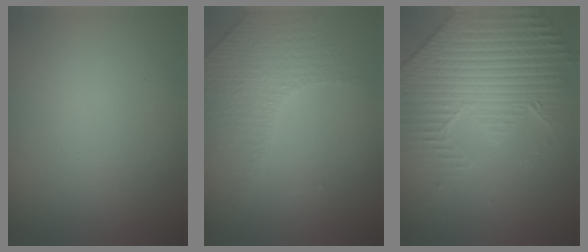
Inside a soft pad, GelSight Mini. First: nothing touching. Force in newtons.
{"total": 4.3, "press": 3.0, "slide": 3.1}
{"total": 7.1, "press": 5.9, "slide": 4.0}